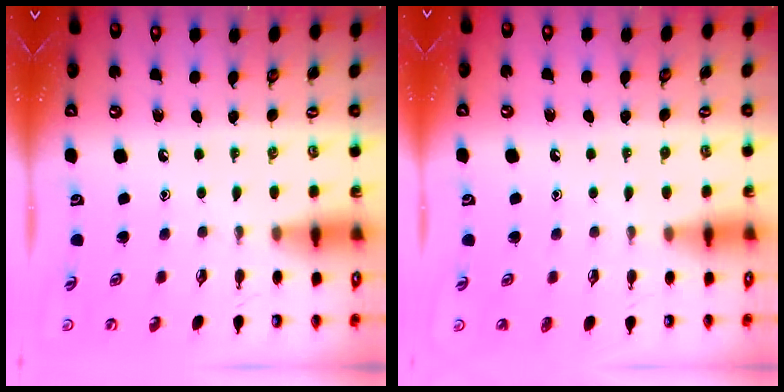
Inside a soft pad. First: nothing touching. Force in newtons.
{"total": 0.8, "press": 0.8, "slide": 0.1}